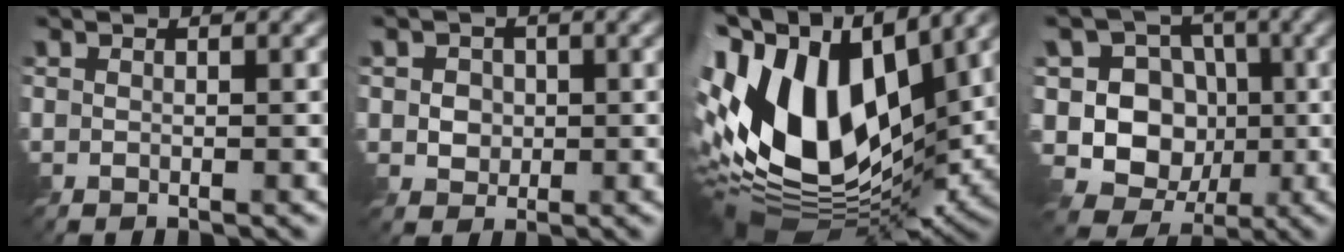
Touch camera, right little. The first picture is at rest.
{"total": 2.7, "force": [0.2, 2.4, 1.3], "torque": [-0.029, 0.005, 0.006]}
{"total": 16.2, "force": [2.1, 9.6, 12.8], "torque": [-0.279, 0.017, 0.015]}
{"total": 11.3, "force": [-0.8, 10.2, 4.9], "torque": [-0.116, 0.042, -0.048]}